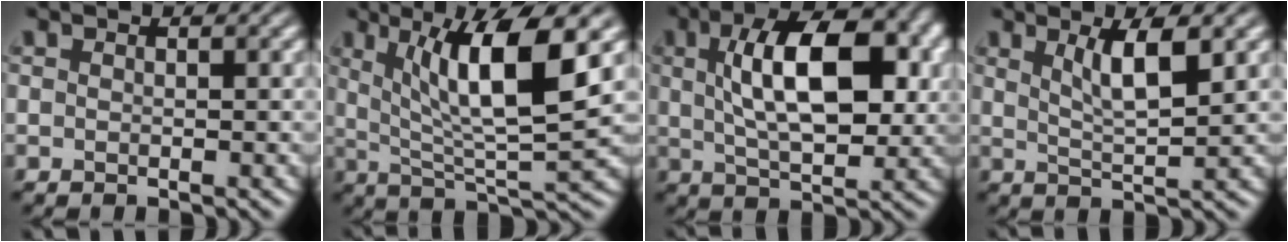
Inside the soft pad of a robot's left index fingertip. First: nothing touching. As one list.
[{"total": 9.4, "force": [3.2, 1.9, 8.6], "torque": [-0.140, -0.006, 0.064]}, {"total": 10.0, "force": [1.9, 4.7, 8.6], "torque": [-0.144, 0.008, 0.031]}, {"total": 4.0, "force": [1.7, 0.9, 3.5], "torque": [-0.060, -0.003, 0.033]}]